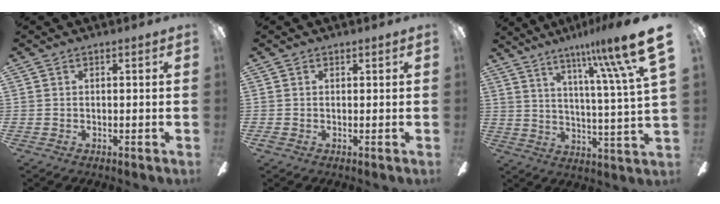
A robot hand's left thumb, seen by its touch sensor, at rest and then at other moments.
{"total": 0.7, "force": [0.3, 0.6, 0.1], "torque": [-0.001, 0.003, 0.004]}
{"total": 15.8, "force": [9.8, 0.5, 12.3], "torque": [-0.199, -0.061, 0.143]}